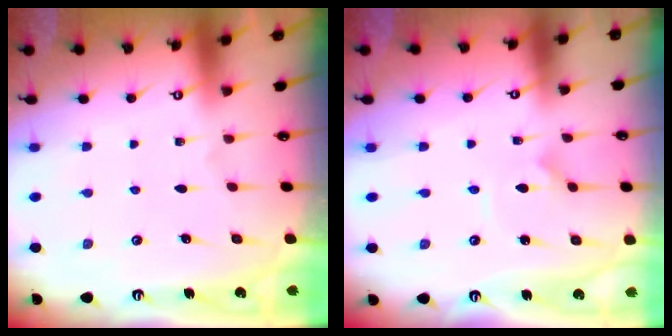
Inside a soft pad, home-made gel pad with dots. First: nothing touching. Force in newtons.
{"total": 3.4, "press": 3.4, "slide": 0.2}